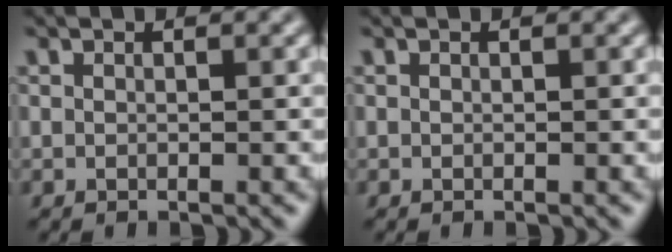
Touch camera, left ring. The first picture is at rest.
{"total": 0.0}